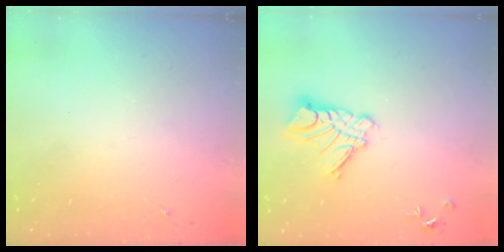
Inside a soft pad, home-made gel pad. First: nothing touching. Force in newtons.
{"total": 11.1, "press": 11.0, "slide": 1.1}